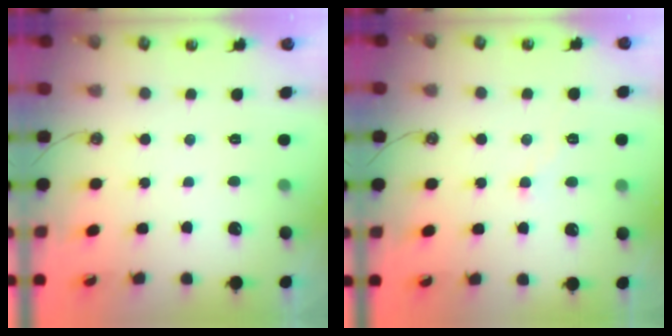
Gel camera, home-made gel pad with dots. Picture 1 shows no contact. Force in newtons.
{"total": 0.0}